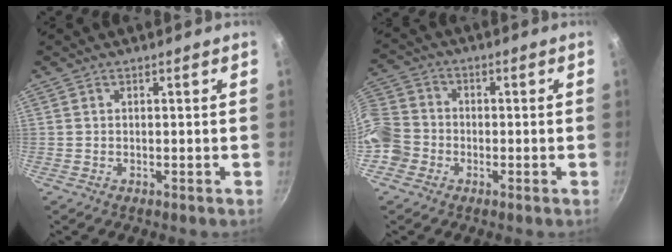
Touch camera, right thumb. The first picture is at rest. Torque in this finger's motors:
{"motor_torque": [0.69, 2.17, 0.21, -0.10, 0.24]}